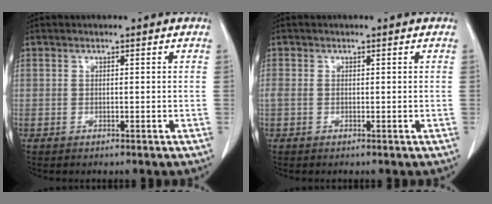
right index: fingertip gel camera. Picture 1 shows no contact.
{"total": 0.8, "force": [0.0, 0.5, 0.6], "torque": [-0.017, 0.009, 0.004]}